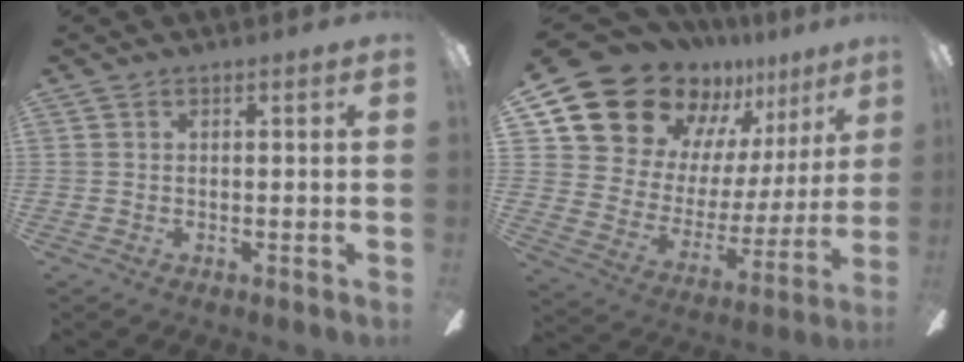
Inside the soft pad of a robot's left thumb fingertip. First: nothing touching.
{"total": 20.4, "force": [15.7, 11.1, 6.8], "torque": [-0.141, -0.116, 0.304]}